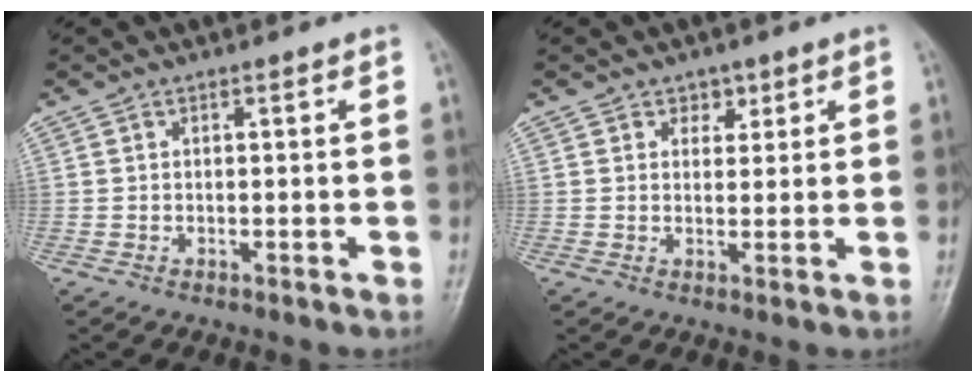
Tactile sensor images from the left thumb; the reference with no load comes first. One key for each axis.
{"total": 2.6, "fx": 1.5, "fy": 1.9, "fz": 0.8, "tx": 0.012, "ty": -0.007, "tz": 0.020}